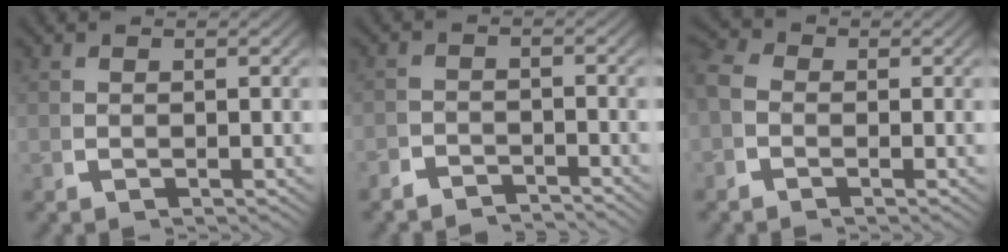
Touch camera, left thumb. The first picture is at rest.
{"total": 3.1, "force": [-3.0, 0.7, 0.1], "torque": [0.004, -0.012, -0.055]}
{"total": 3.0, "force": [-0.1, 2.6, 1.4], "torque": [-0.027, 0.001, -0.015]}